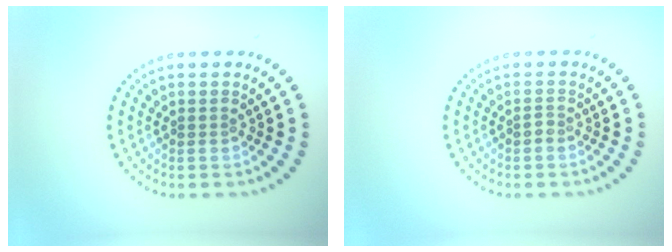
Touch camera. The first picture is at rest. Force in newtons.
{"total": 0.6, "press": 0.5, "slide": 0.4}